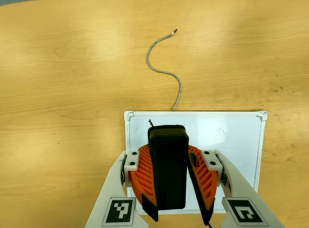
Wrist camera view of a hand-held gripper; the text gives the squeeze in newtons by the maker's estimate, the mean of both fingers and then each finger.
{"total": 9.1, "left": 9.3, "right": 8.8}